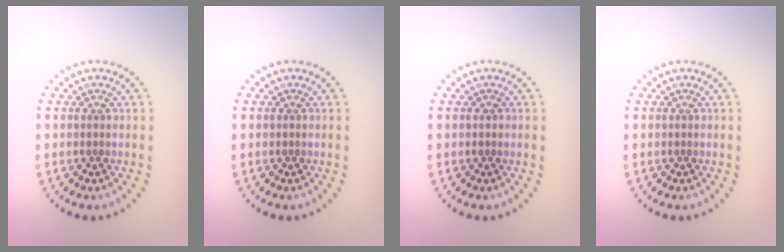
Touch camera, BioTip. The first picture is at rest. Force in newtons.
{"total": 0.0}
{"total": 0.5, "press": 0.5, "slide": 0.2}
{"total": 0.0}